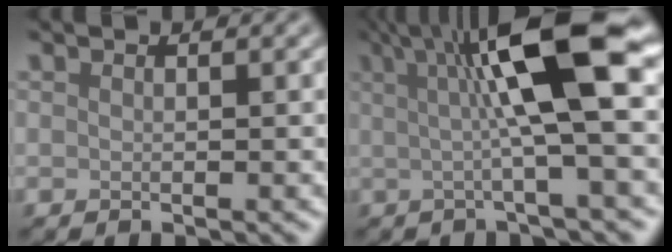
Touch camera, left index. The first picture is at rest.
{"total": 9.9, "force": [2.2, 1.5, 9.5], "torque": [-0.139, 0.008, 0.032]}